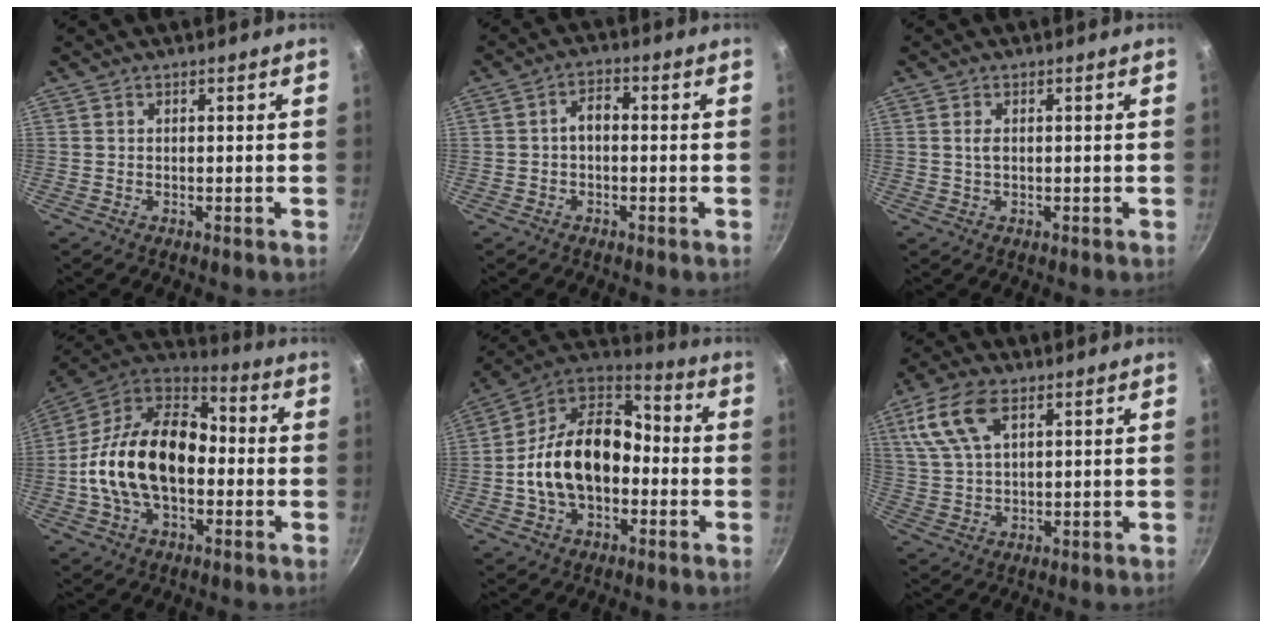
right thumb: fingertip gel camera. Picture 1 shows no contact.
{"total": 3.6, "force": [-0.5, 2.2, 2.8], "torque": [-0.039, 0.018, -0.012]}
{"total": 1.6, "force": [0.2, 0.9, 1.3], "torque": [-0.022, 0.001, 0.004]}
{"total": 22.6, "force": [-2.1, 14.3, 17.4], "torque": [-0.288, 0.047, -0.053]}
{"total": 20.2, "force": [-2.8, 13.7, 14.6], "torque": [-0.231, 0.054, -0.063]}
{"total": 10.9, "force": [4.8, 5.5, 8.0], "torque": [-0.160, 0.001, 0.097]}